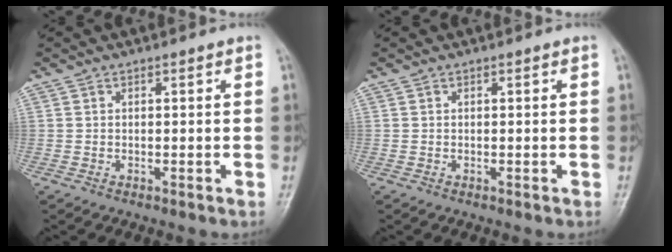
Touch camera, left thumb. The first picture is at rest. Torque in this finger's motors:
{"motor_torque": [-0.05, 0.24, 0.18, 0.05, 0.01]}